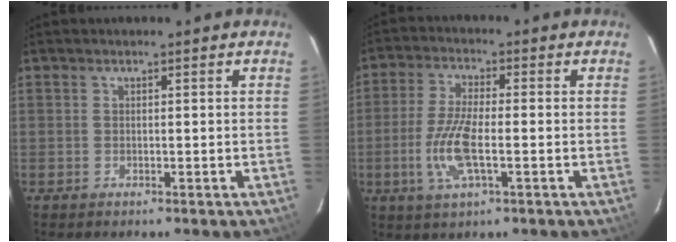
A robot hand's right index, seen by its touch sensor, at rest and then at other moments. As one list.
[{"total": 8.8, "force": [-2.2, 2.5, 8.2], "torque": [-0.174, -0.004, -0.047]}]